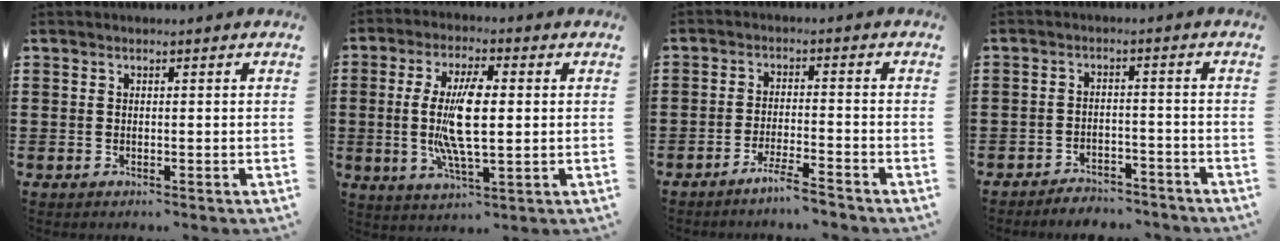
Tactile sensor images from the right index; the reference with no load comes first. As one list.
[{"total": 10.2, "force": [0.3, 3.1, 9.7], "torque": [-0.203, -0.007, 0.001]}, {"total": 4.2, "force": [-3.9, -0.2, 1.8], "torque": [-0.037, -0.004, -0.076]}, {"total": 3.4, "force": [-3.3, 0.5, 0.0], "torque": [-0.006, 0.002, -0.069]}]